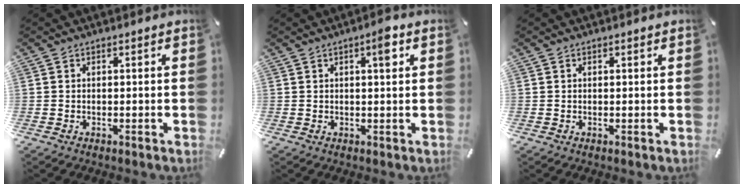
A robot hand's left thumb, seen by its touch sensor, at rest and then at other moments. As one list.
[{"total": 3.9, "force": [1.6, 1.1, 3.4], "torque": [-0.049, -0.003, 0.018]}, {"total": 0.0}]